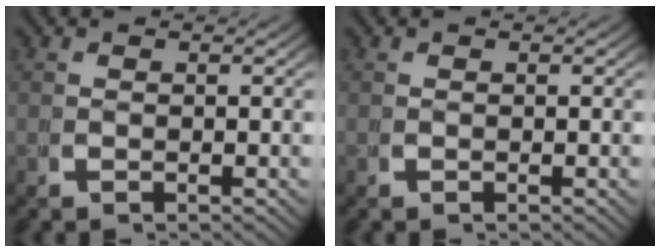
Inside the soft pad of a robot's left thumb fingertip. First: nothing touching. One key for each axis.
{"total": 0.0}